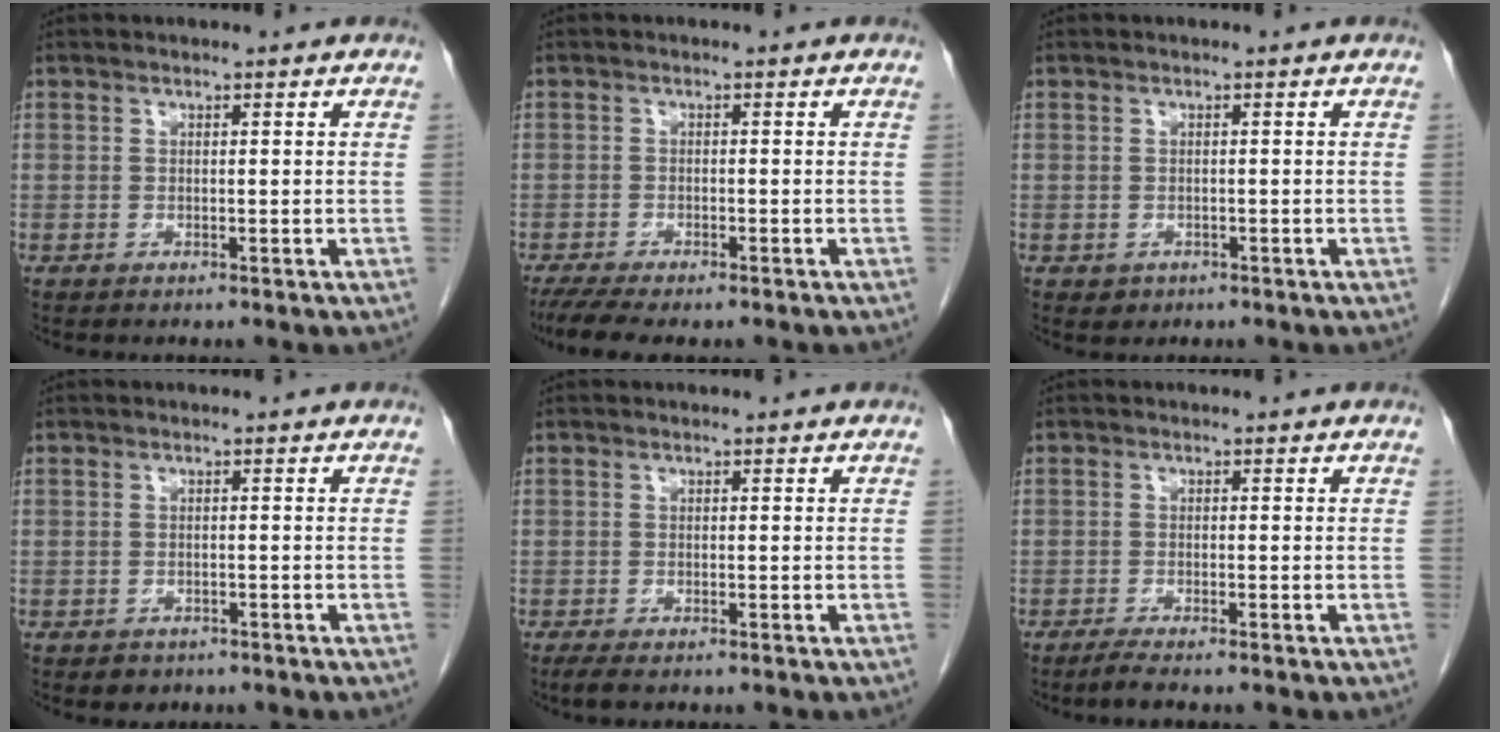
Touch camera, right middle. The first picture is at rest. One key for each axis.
{"total": 6.7, "fx": -5.3, "fy": 1.6, "fz": 3.8, "tx": -0.060, "ty": -0.011, "tz": -0.083}
{"total": 1.2, "fx": -0.5, "fy": 1.1, "fz": 0.3, "tx": -0.004, "ty": 0.003, "tz": 0.000}
{"total": 1.7, "fx": -1.2, "fy": 1.2, "fz": 0.3, "tx": -0.010, "ty": 0.002, "tz": -0.012}
{"total": 1.8, "fx": -1.3, "fy": 0.4, "fz": 1.2, "tx": -0.024, "ty": -0.006, "tz": -0.020}
{"total": 1.9, "fx": -1.6, "fy": -0.2, "fz": 1.1, "tx": -0.030, "ty": -0.007, "tz": -0.032}